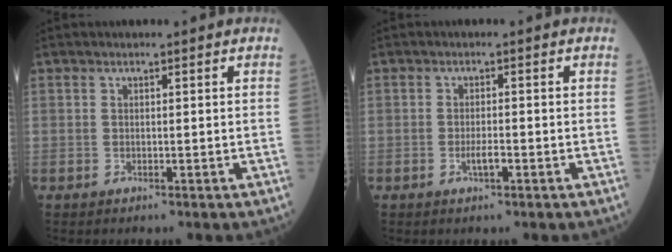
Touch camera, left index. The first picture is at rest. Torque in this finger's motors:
{"motor_torque": [0.66, 0.27, 0.22, 0.06]}